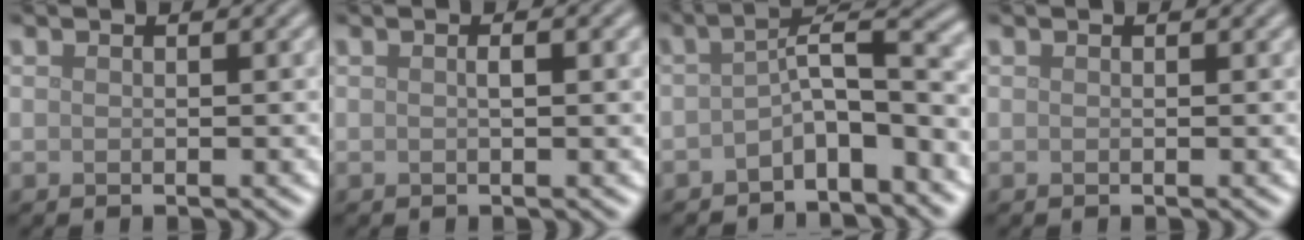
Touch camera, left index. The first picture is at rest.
{"total": 1.6, "force": [0.2, 0.3, 1.5], "torque": [-0.024, 0.003, 0.002]}
{"total": 5.3, "force": [-2.2, 1.7, 4.5], "torque": [-0.067, 0.013, -0.044]}
{"total": 0.0}